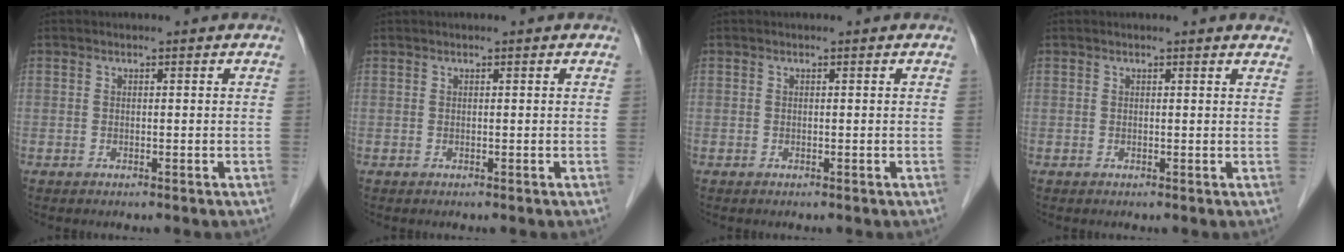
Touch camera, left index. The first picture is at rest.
{"total": 0.0}
{"total": 0.0}
{"total": 2.6, "force": [2.6, 0.3, 0.6], "torque": [-0.008, -0.005, 0.011]}